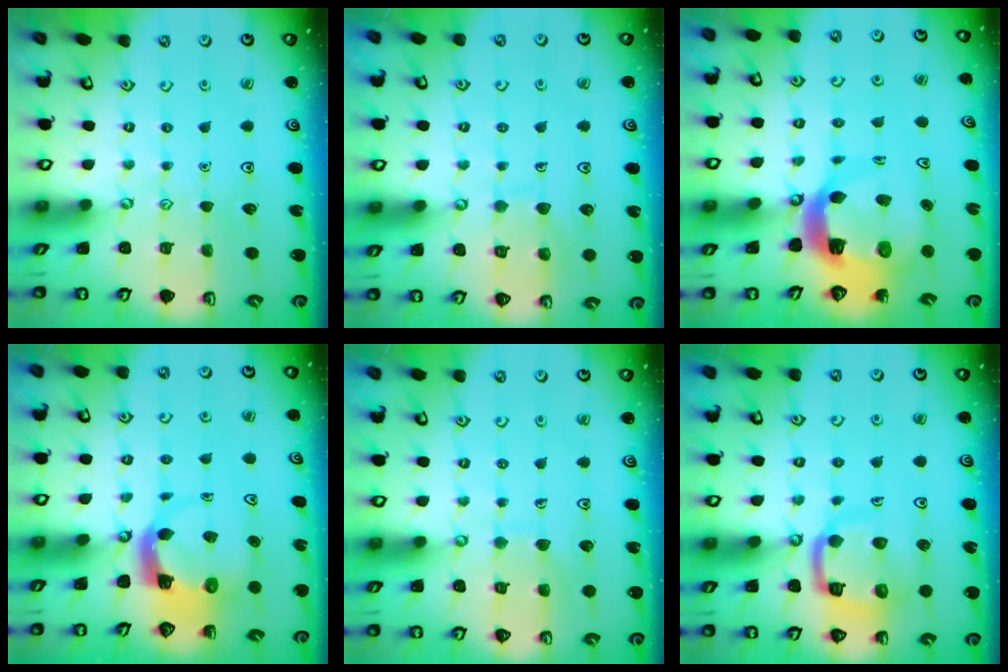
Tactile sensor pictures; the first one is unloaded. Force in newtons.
{"total": 7.9, "press": 7.9, "slide": 0.6}
{"total": 10.6, "press": 10.5, "slide": 1.3}
{"total": 4.1, "press": 4.0, "slide": 0.8}
{"total": 7.4, "press": 7.3, "slide": 0.5}
{"total": 12.1, "press": 12.0, "slide": 1.3}